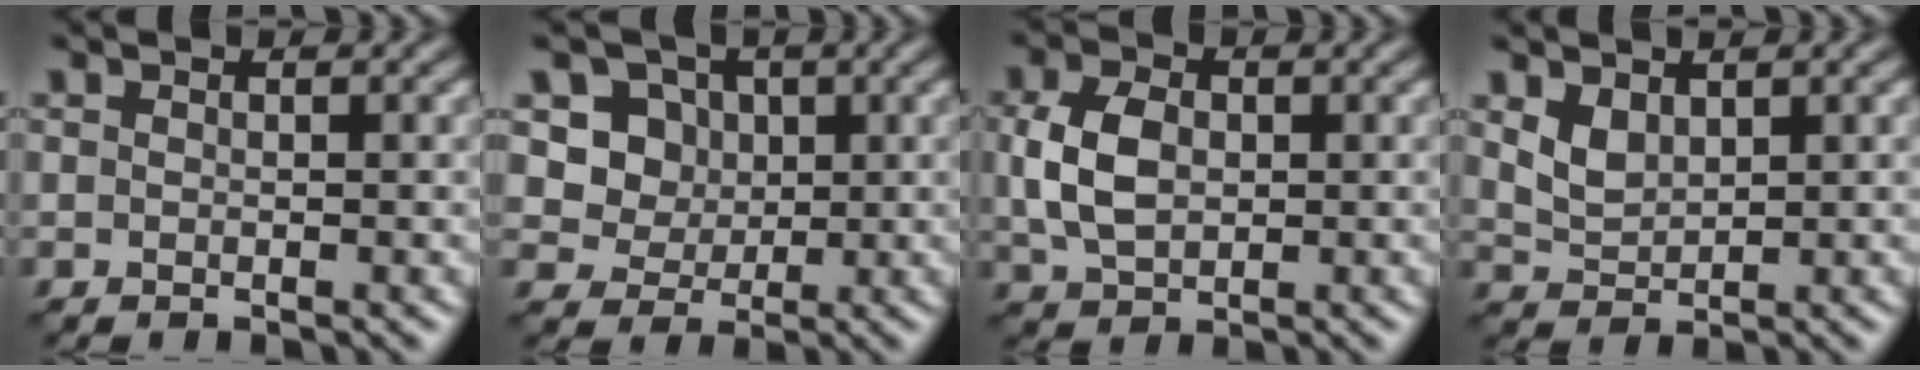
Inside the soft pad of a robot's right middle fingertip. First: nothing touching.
{"total": 4.9, "force": [1.7, 4.2, 1.8], "torque": [-0.043, -0.011, 0.042]}
{"total": 4.8, "force": [0.3, 3.4, 3.4], "torque": [-0.077, 0.002, 0.007]}
{"total": 2.2, "force": [1.3, 1.4, 1.2], "torque": [-0.030, -0.004, 0.033]}